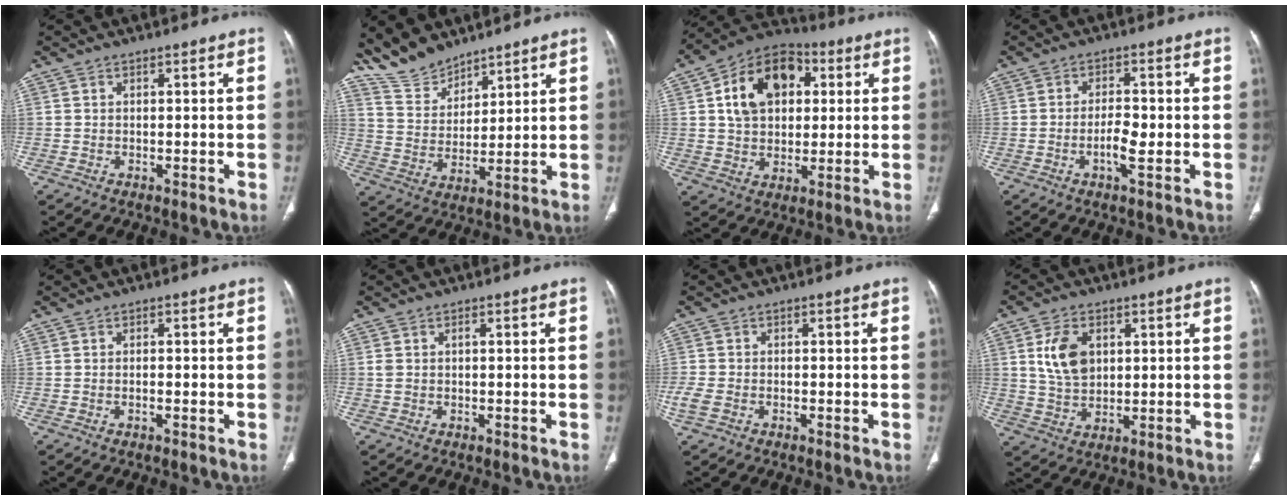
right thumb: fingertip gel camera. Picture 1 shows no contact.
{"total": 9.2, "force": [8.2, 3.5, 1.9], "torque": [-0.021, -0.044, 0.173]}
{"total": 15.5, "force": [3.9, 10.9, 10.3], "torque": [-0.138, 0.009, 0.056]}
{"total": 4.2, "force": [-1.1, 1.3, 3.8], "torque": [-0.069, 0.006, -0.020]}
{"total": 0.7, "force": [-0.3, 0.2, 0.6], "torque": [-0.016, 0.008, -0.001]}
{"total": 1.2, "force": [0.0, 0.7, 1.0], "torque": [-0.032, 0.007, 0.003]}
{"total": 3.0, "force": [-1.3, 2.0, 1.8], "torque": [-0.053, 0.000, -0.024]}
{"total": 8.3, "force": [2.3, 5.5, 5.8], "torque": [-0.095, -0.010, 0.048]}